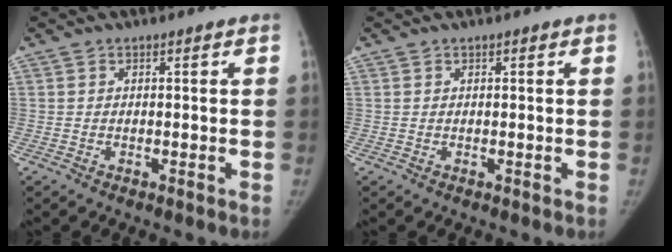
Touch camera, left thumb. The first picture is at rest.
{"total": 0.0}